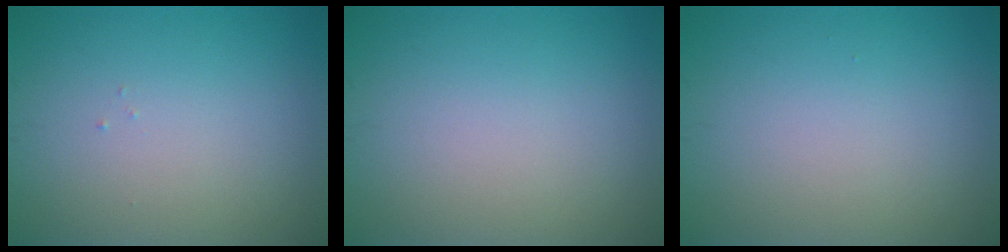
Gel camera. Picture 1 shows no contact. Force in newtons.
{"total": 0.0}
{"total": 0.0}